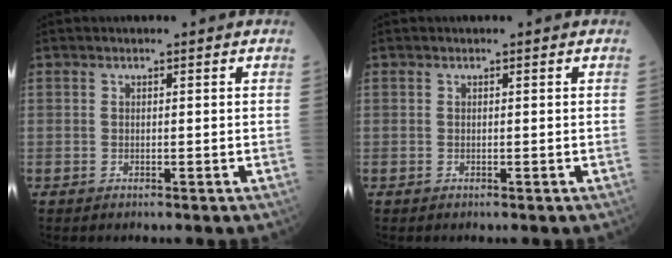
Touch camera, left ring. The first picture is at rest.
{"total": 0.0}